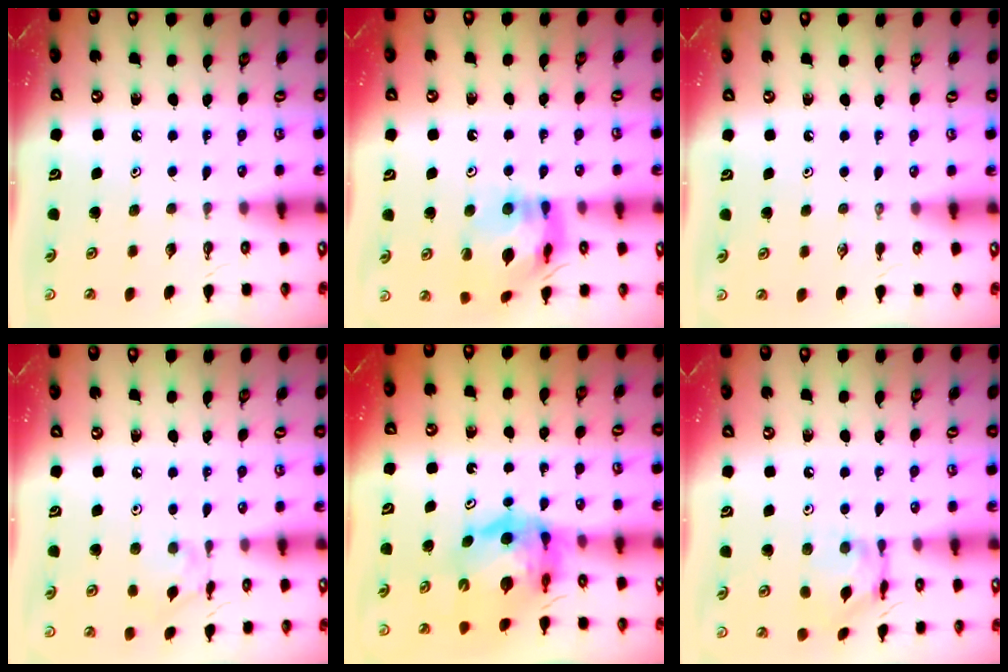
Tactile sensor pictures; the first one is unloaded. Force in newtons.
{"total": 13.3, "press": 13.2, "slide": 1.7}
{"total": 0.0}
{"total": 7.4, "press": 7.4, "slide": 0.4}
{"total": 10.6, "press": 10.6, "slide": 1.2}
{"total": 10.3, "press": 10.3, "slide": 0.8}